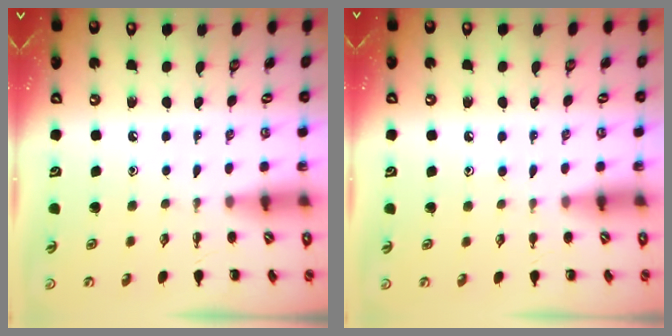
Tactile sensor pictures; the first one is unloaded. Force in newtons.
{"total": 5.2, "press": 4.9, "slide": 1.6}